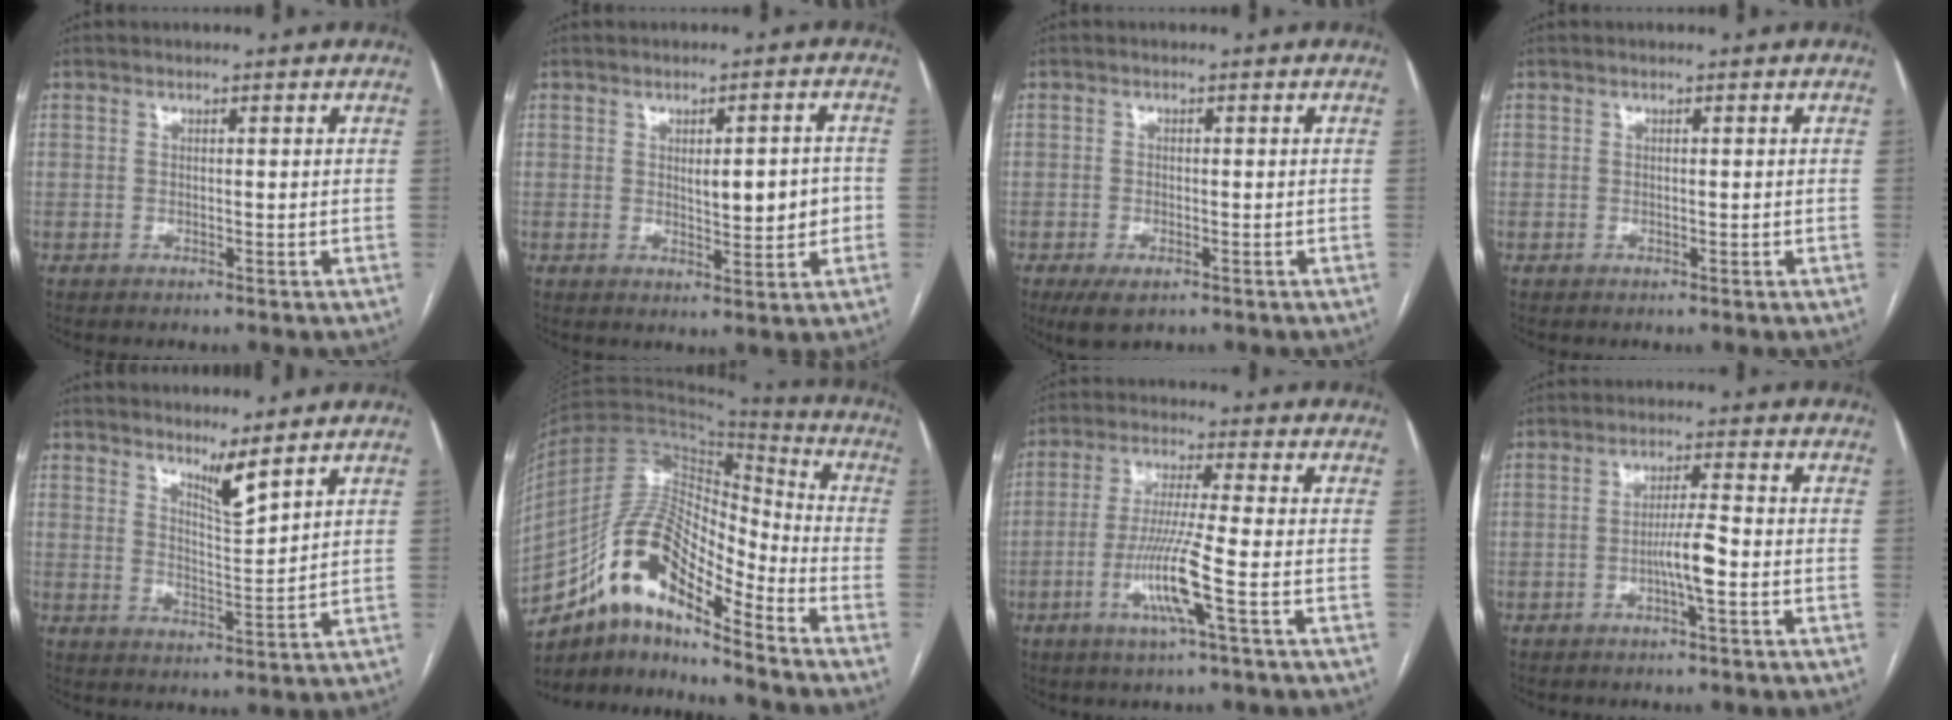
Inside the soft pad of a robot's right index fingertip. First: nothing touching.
{"total": 6.0, "force": [-0.1, 2.1, 5.6], "torque": [-0.078, 0.006, 0.005]}
{"total": 3.7, "force": [-2.2, 1.6, 2.5], "torque": [-0.048, -0.006, -0.029]}
{"total": 0.0}
{"total": 4.4, "force": [3.7, 0.0, 2.4], "torque": [-0.045, -0.021, 0.071]}
{"total": 15.7, "force": [-10.3, 4.4, 11.0], "torque": [-0.203, 0.039, -0.180]}
{"total": 9.1, "force": [-3.2, -0.9, 8.5], "torque": [-0.169, -0.012, -0.064]}
{"total": 4.6, "force": [-1.6, -0.1, 4.4], "torque": [-0.079, 0.002, -0.029]}